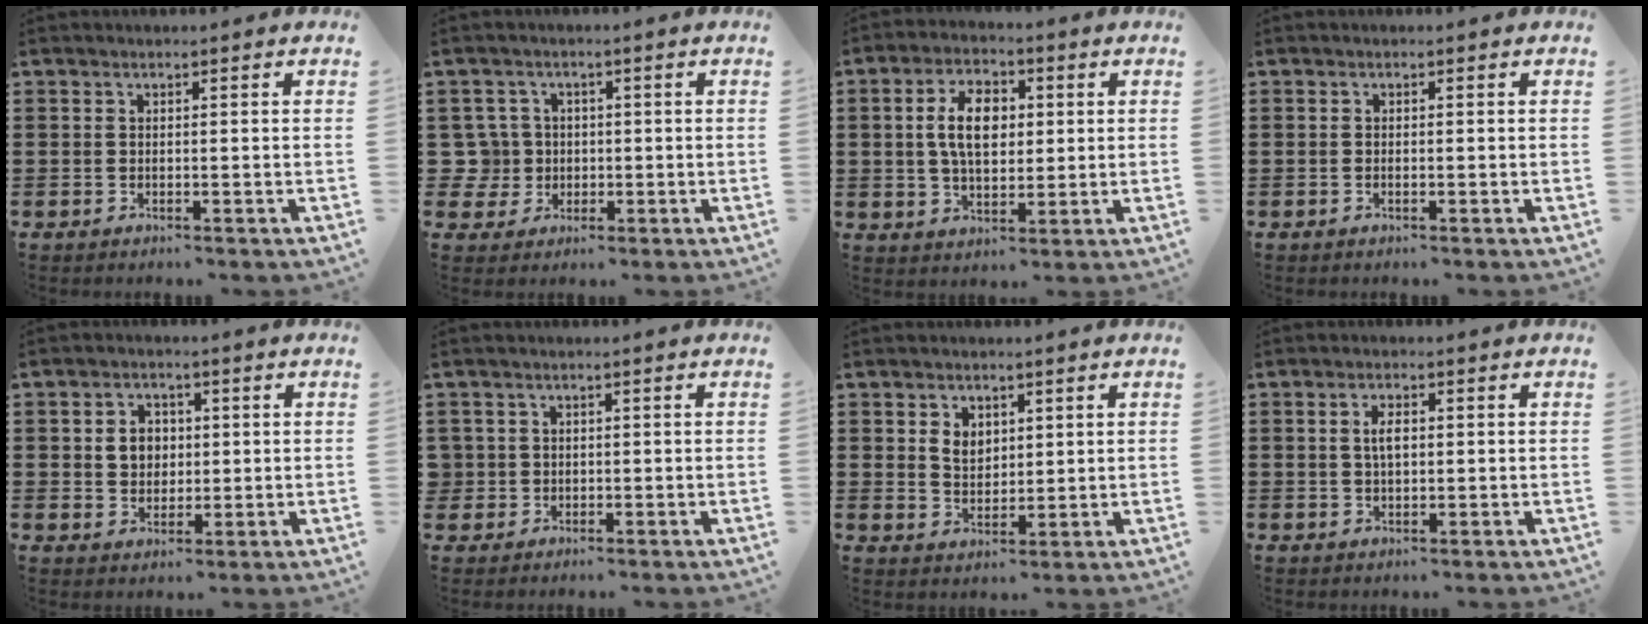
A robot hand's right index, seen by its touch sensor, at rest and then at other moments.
{"total": 5.1, "force": [-0.1, 5.0, 1.2], "torque": [-0.057, 0.011, -0.006]}
{"total": 7.8, "force": [1.0, 4.5, 6.3], "torque": [-0.136, 0.010, 0.010]}
{"total": 0.0}
{"total": 4.0, "force": [0.5, 3.4, 2.0], "torque": [-0.043, 0.009, 0.004]}
{"total": 1.8, "force": [-0.2, 1.8, 0.2], "torque": [-0.012, 0.007, -0.007]}
{"total": 3.3, "force": [1.4, 2.6, 1.6], "torque": [-0.039, 0.010, 0.025]}
{"total": 2.8, "force": [0.4, 1.2, 2.5], "torque": [-0.052, 0.005, 0.006]}